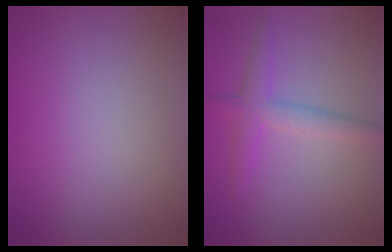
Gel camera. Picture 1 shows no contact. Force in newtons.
{"total": 2.7, "press": 2.7, "slide": 0.2}